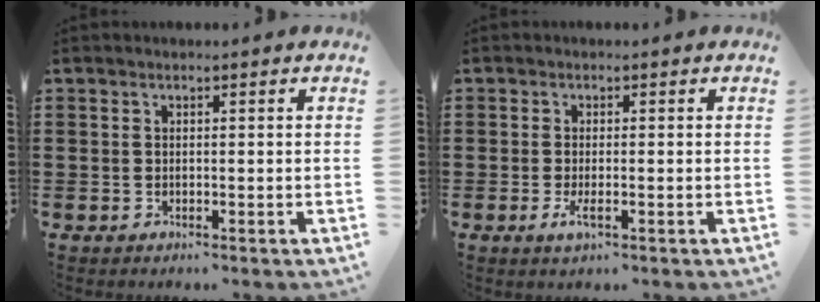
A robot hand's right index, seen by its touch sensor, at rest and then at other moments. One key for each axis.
{"total": 2.2, "fx": -0.8, "fy": 0.5, "fz": 2.0, "tx": -0.048, "ty": -0.009, "tz": -0.019}